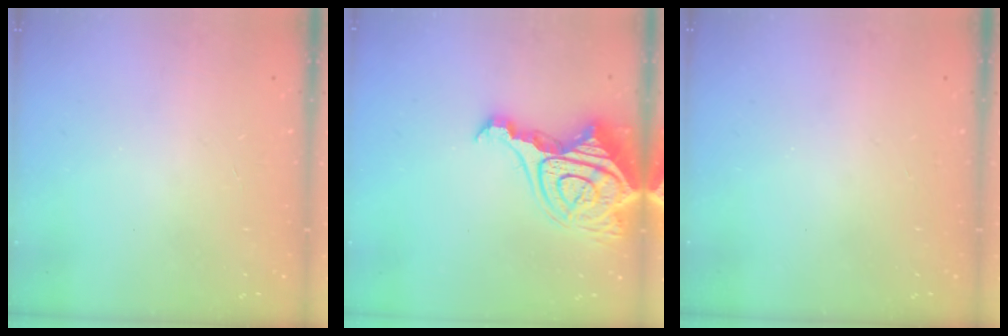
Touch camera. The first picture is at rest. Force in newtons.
{"total": 20.6, "press": 20.5, "slide": 2.0}
{"total": 0.0}